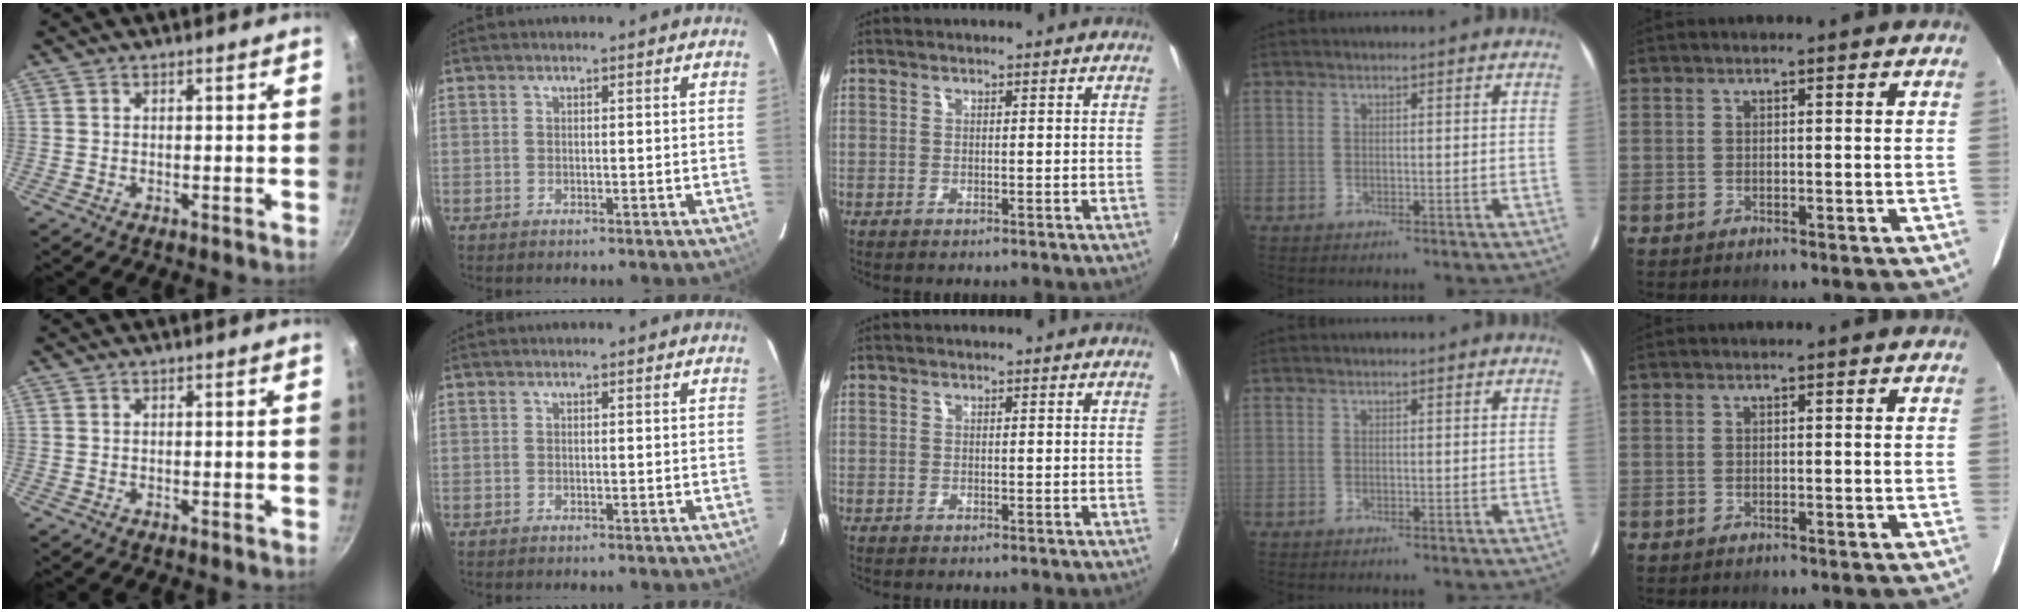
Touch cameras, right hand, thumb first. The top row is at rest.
{}